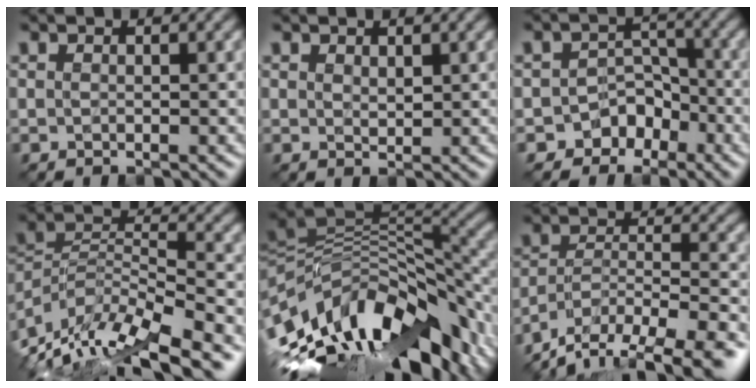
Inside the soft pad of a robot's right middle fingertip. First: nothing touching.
{"total": 0.7, "force": [0.5, 0.3, 0.4], "torque": [-0.011, -0.004, 0.014]}
{"total": 4.9, "force": [-3.6, 3.2, 0.7], "torque": [0.023, 0.014, -0.055]}
{"total": 12.7, "force": [-9.4, 4.4, 7.2], "torque": [-0.139, 0.015, -0.155]}
{"total": 14.5, "force": [-5.1, 6.5, 11.9], "torque": [-0.217, 0.010, -0.087]}
{"total": 11.5, "force": [-10.0, 3.3, 4.6], "torque": [-0.075, -0.009, -0.151]}